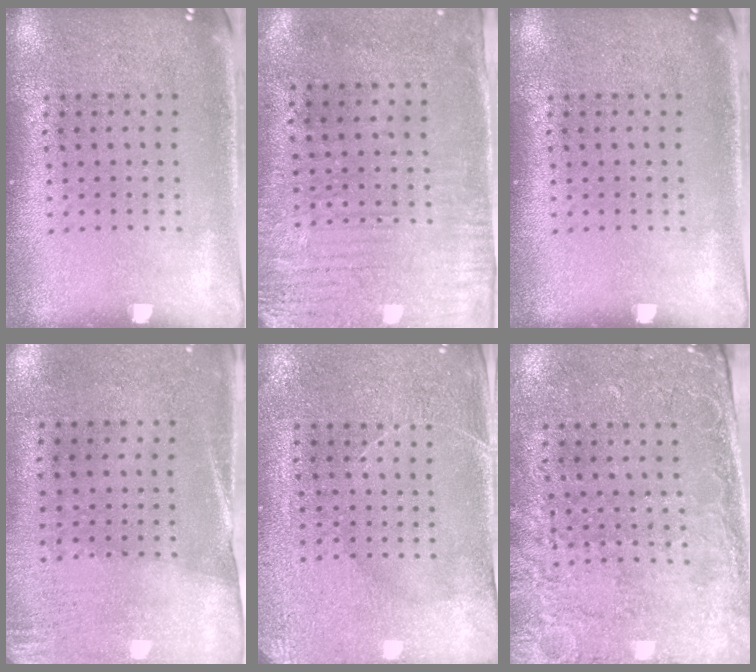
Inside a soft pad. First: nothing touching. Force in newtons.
{"total": 3.1, "press": 2.5, "slide": 1.8}
{"total": 0.0}
{"total": 2.6, "press": 2.2, "slide": 1.3}
{"total": 3.0, "press": 2.9, "slide": 0.6}
{"total": 2.6, "press": 2.1, "slide": 1.5}